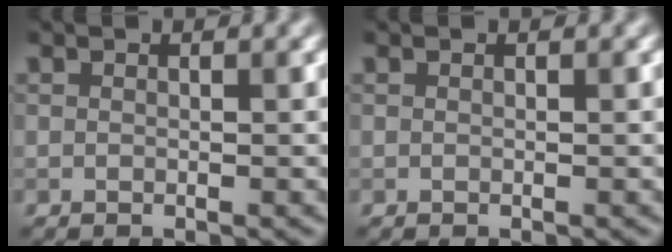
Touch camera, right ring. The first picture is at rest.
{"total": 0.0}